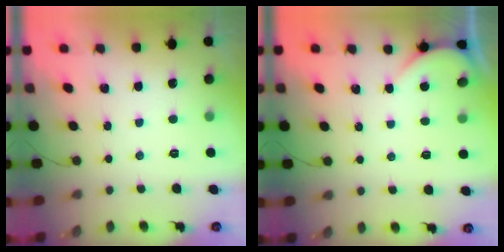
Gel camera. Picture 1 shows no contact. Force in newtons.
{"total": 0.6, "press": 0.6, "slide": 0.1}